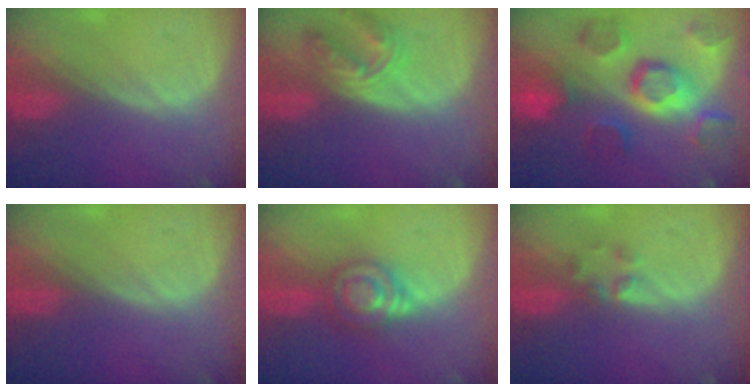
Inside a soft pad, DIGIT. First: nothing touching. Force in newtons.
{"total": 7.3, "press": 6.5, "slide": 3.4}
{"total": 11.4, "press": 10.1, "slide": 5.3}
{"total": 0.0}
{"total": 6.7, "press": 5.7, "slide": 3.4}
{"total": 2.0, "press": 1.9, "slide": 0.8}